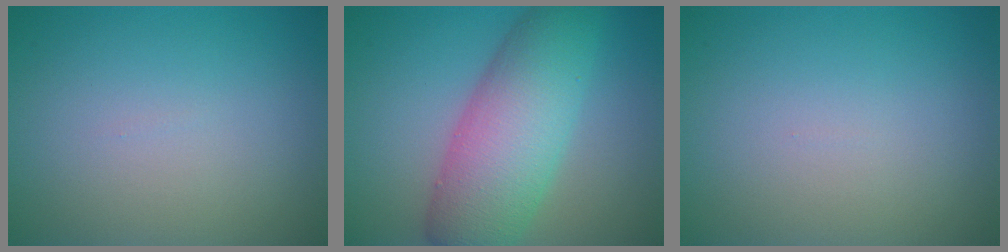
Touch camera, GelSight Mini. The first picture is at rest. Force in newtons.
{"total": 8.8, "press": 8.8, "slide": 0.1}
{"total": 0.0}